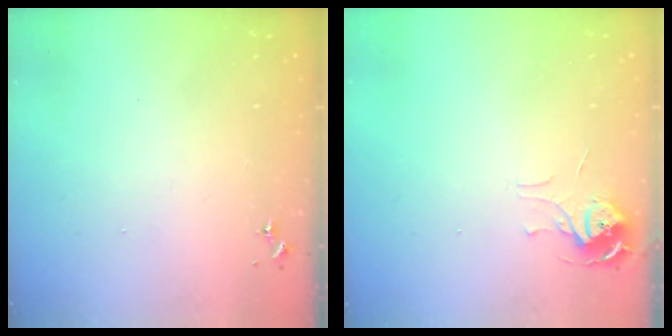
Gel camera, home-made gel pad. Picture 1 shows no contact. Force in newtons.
{"total": 6.2, "press": 6.1, "slide": 0.5}